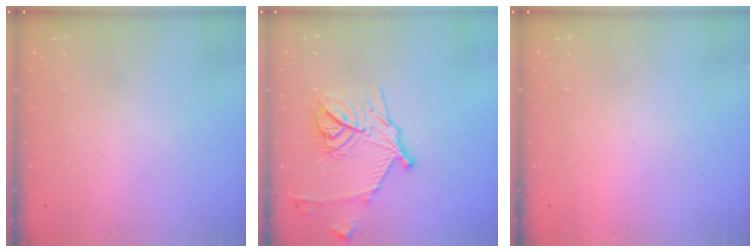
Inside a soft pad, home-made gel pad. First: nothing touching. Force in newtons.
{"total": 16.4, "press": 16.3, "slide": 1.0}
{"total": 1.6, "press": 1.6, "slide": 0.1}